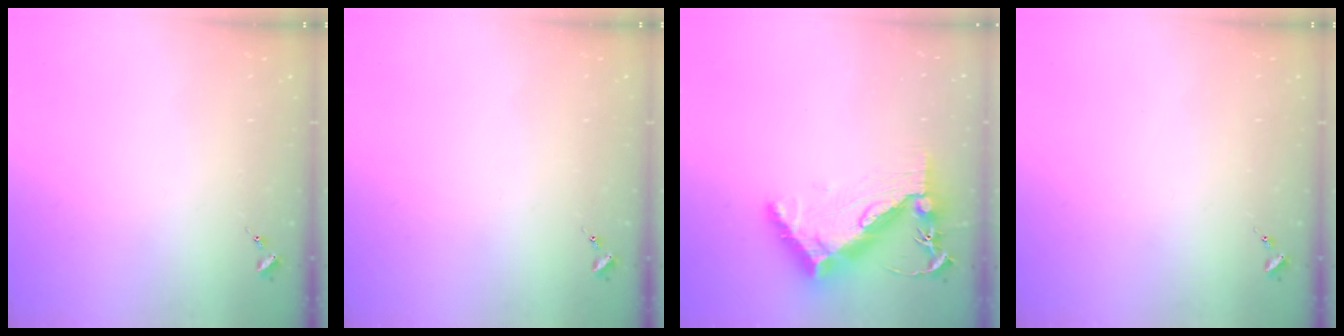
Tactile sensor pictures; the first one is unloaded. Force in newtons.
{"total": 0.0}
{"total": 13.5, "press": 13.4, "slide": 1.2}
{"total": 0.0}